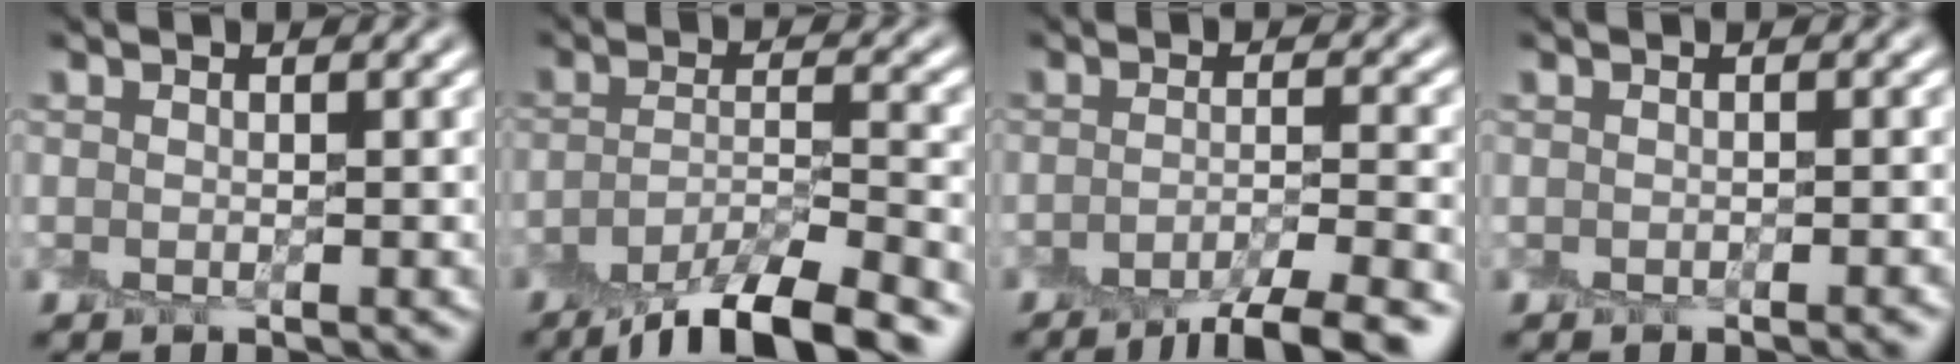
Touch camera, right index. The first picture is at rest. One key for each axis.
{"total": 7.9, "fx": -5.9, "fy": 2.0, "fz": 4.9, "tx": -0.072, "ty": -0.004, "tz": -0.102}
{"total": 5.7, "fx": -4.1, "fy": 0.9, "fz": 3.8, "tx": -0.051, "ty": -0.005, "tz": -0.062}
{"total": 1.2, "fx": -1.1, "fy": -0.1, "fz": 0.4, "tx": -0.001, "ty": -0.007, "tz": -0.015}